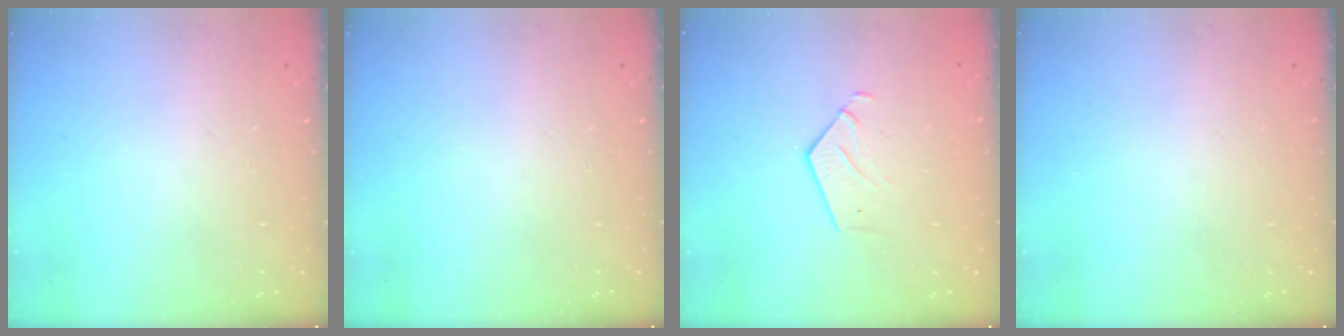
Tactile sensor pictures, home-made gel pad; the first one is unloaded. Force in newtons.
{"total": 0.0}
{"total": 3.1, "press": 3.1, "slide": 0.2}
{"total": 0.0}